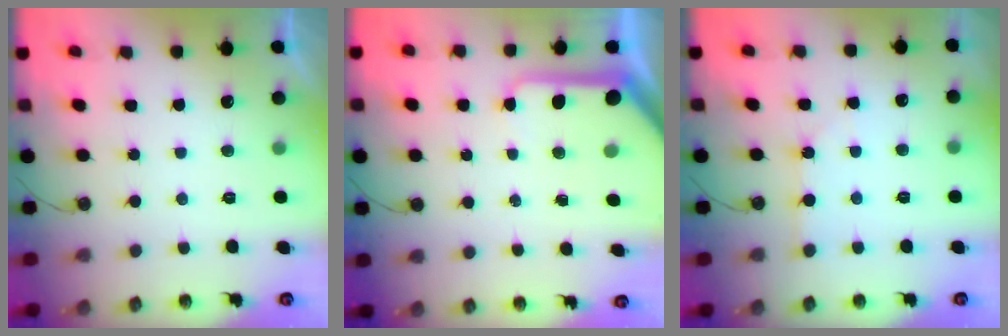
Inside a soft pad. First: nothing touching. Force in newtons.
{"total": 9.2, "press": 9.1, "slide": 1.0}
{"total": 1.7, "press": 1.6, "slide": 0.3}